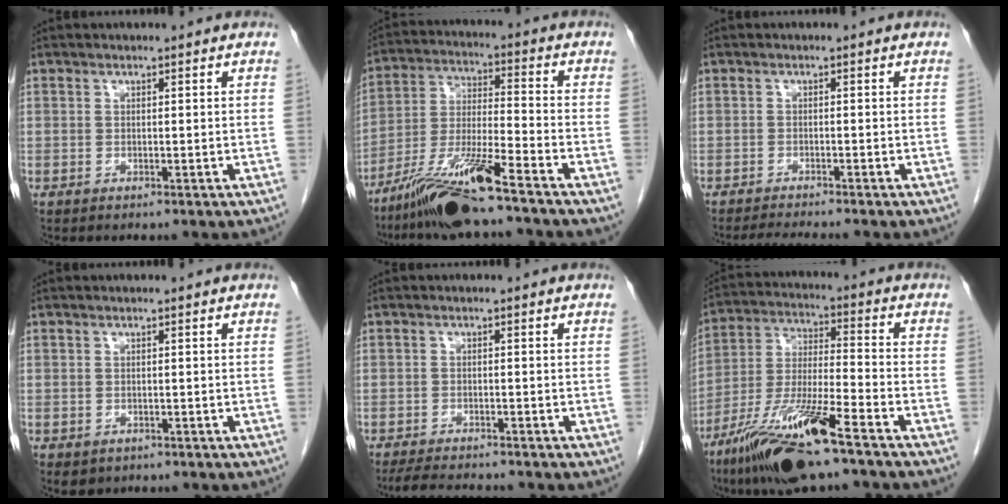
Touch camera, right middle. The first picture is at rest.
{"total": 12.7, "force": [-9.4, -0.1, 8.5], "torque": [-0.169, -0.024, -0.173]}
{"total": 3.6, "force": [-3.3, -0.9, 1.1], "torque": [-0.023, -0.018, -0.056]}
{"total": 1.9, "force": [-1.0, 1.5, 0.6], "torque": [-0.009, 0.000, -0.004]}
{"total": 5.1, "force": [-4.8, 0.3, 1.7], "torque": [-0.032, -0.020, -0.079]}
{"total": 16.2, "force": [-10.5, 1.3, 12.3], "torque": [-0.255, -0.034, -0.193]}